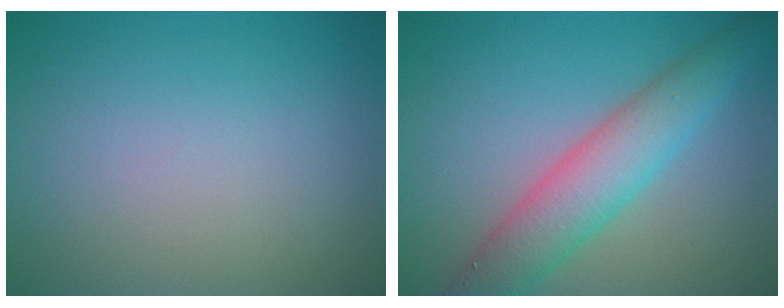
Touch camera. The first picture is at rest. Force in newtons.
{"total": 5.6, "press": 5.6, "slide": 0.3}